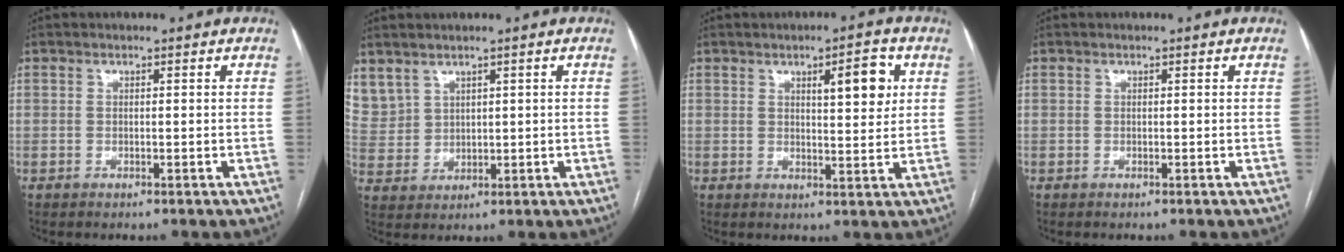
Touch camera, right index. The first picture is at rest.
{"total": 8.7, "force": [5.3, 6.4, 2.5], "torque": [-0.088, 0.020, 0.131]}
{"total": 6.0, "force": [2.3, 1.5, 5.4], "torque": [-0.077, 0.001, 0.033]}
{"total": 0.0}